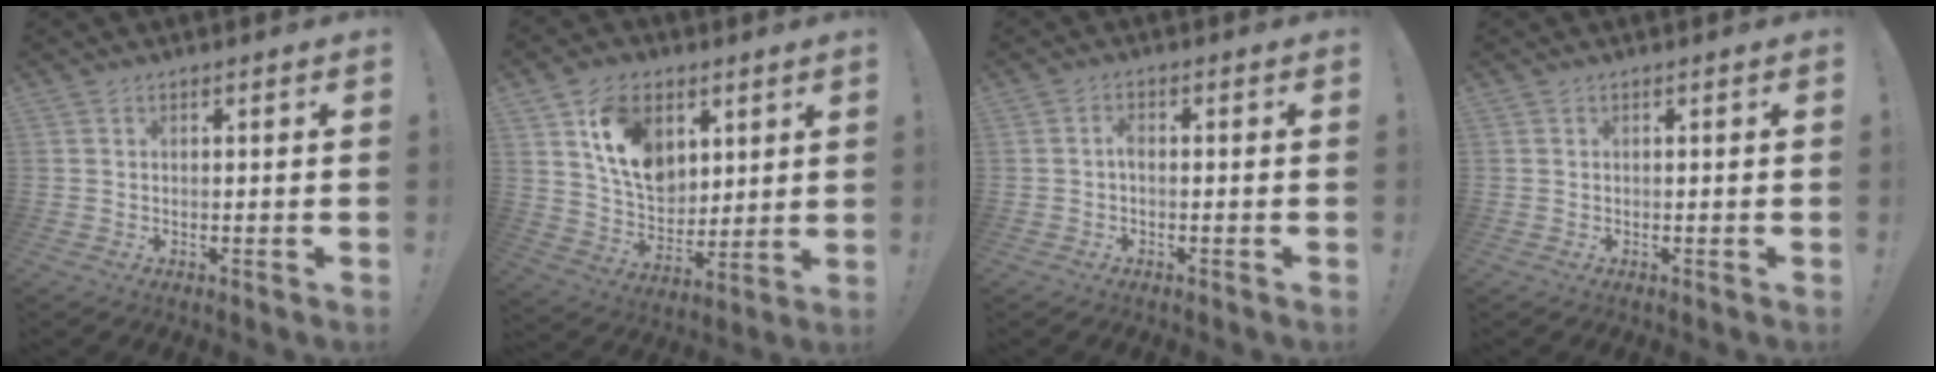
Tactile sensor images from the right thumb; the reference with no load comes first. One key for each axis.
{"total": 15.1, "fx": 6.8, "fy": 11.0, "fz": 7.7, "tx": -0.132, "ty": -0.024, "tz": 0.133}
{"total": 1.8, "fx": -0.6, "fy": 0.8, "fz": 1.5, "tx": -0.027, "ty": 0.005, "tz": -0.013}
{"total": 0.0}